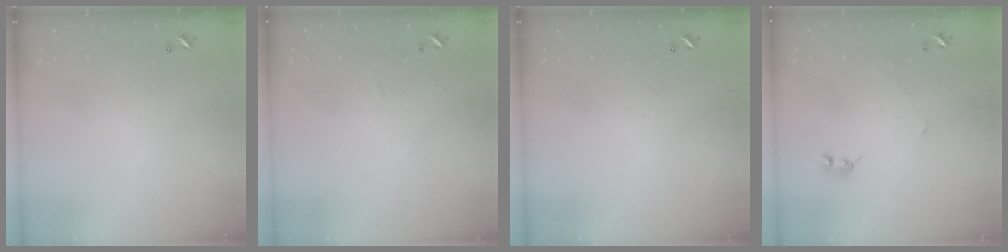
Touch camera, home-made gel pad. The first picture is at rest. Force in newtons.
{"total": 0.6, "press": 0.4, "slide": 0.5}
{"total": 0.0}
{"total": 0.0}